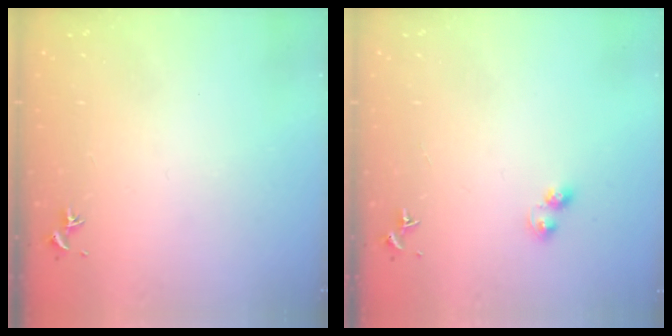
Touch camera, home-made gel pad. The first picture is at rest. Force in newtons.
{"total": 5.0, "press": 4.9, "slide": 0.5}